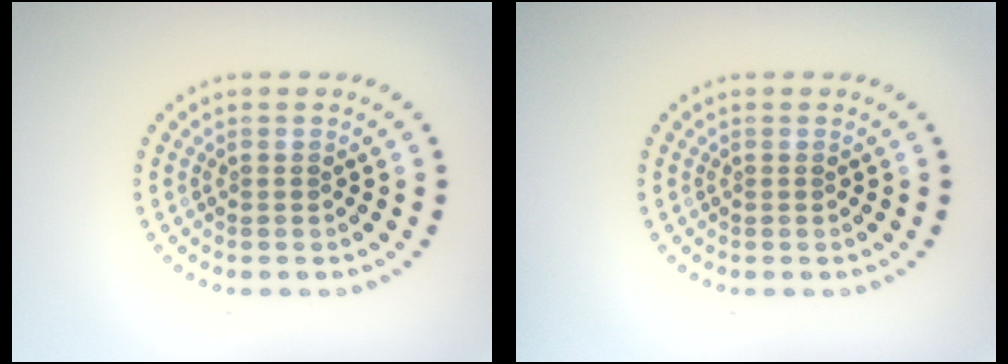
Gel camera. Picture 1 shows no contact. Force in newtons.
{"total": 0.0}